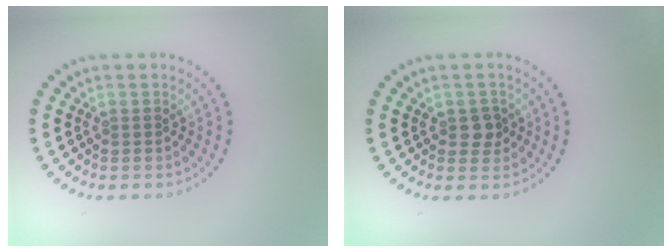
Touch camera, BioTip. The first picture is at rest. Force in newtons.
{"total": 1.5, "press": 1.5, "slide": 0.4}